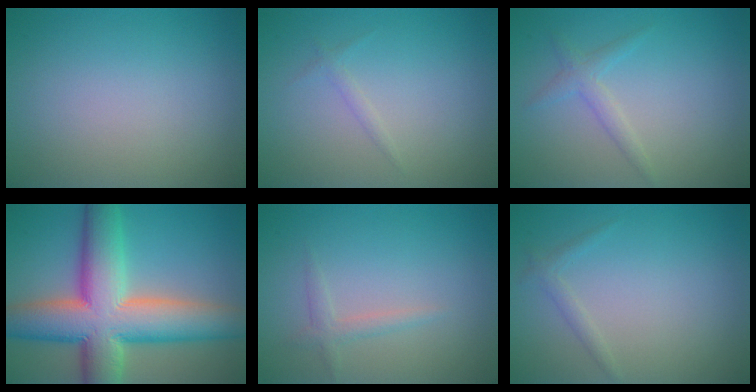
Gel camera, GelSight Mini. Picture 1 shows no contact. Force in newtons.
{"total": 0.8, "press": 0.8, "slide": 0.1}
{"total": 1.6, "press": 1.6, "slide": 0.1}
{"total": 12.8, "press": 12.8, "slide": 0.6}
{"total": 1.3, "press": 1.3, "slide": 0.0}
{"total": 1.1, "press": 1.1, "slide": 0.1}